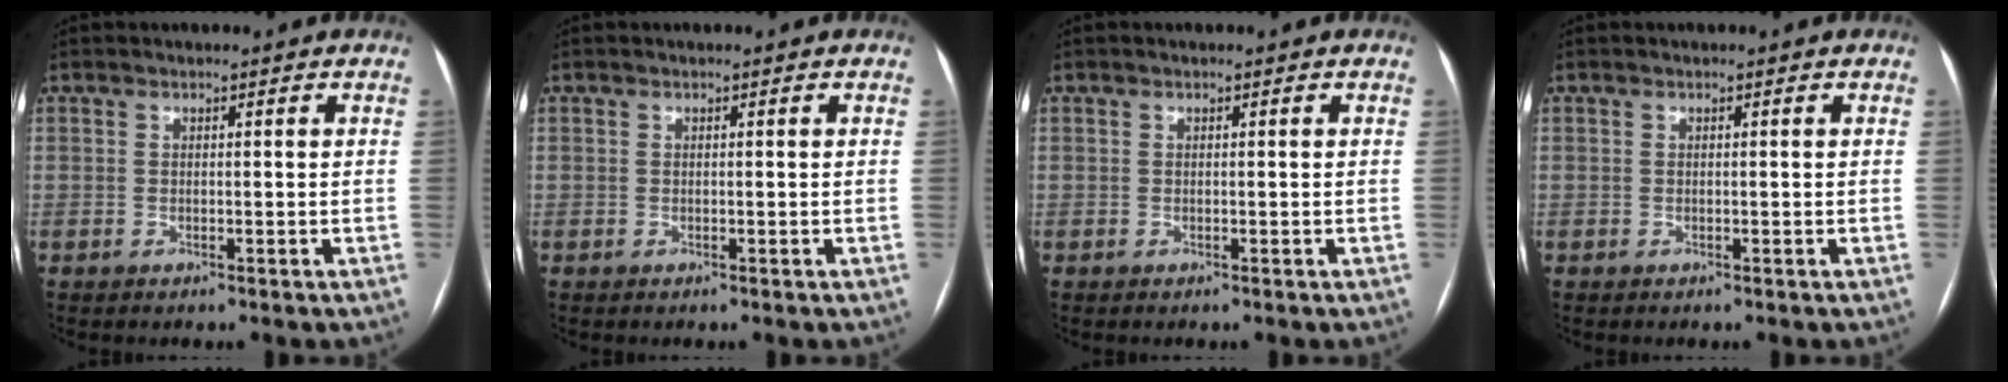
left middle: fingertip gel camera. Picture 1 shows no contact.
{"total": 0.0}
{"total": 0.0}
{"total": 0.0}